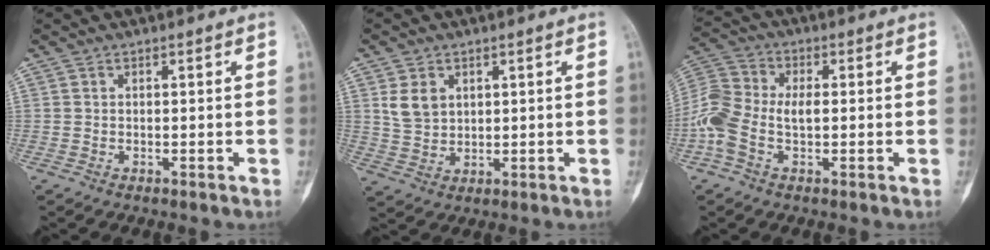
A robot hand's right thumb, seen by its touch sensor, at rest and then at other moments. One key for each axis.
{"total": 5.4, "fx": 2.0, "fy": 4.1, "fz": 2.9, "tx": -0.042, "ty": -0.008, "tz": 0.046}
{"total": 9.7, "fx": -1.3, "fy": 5.7, "fz": 7.8, "tx": -0.175, "ty": 0.030, "tz": -0.034}